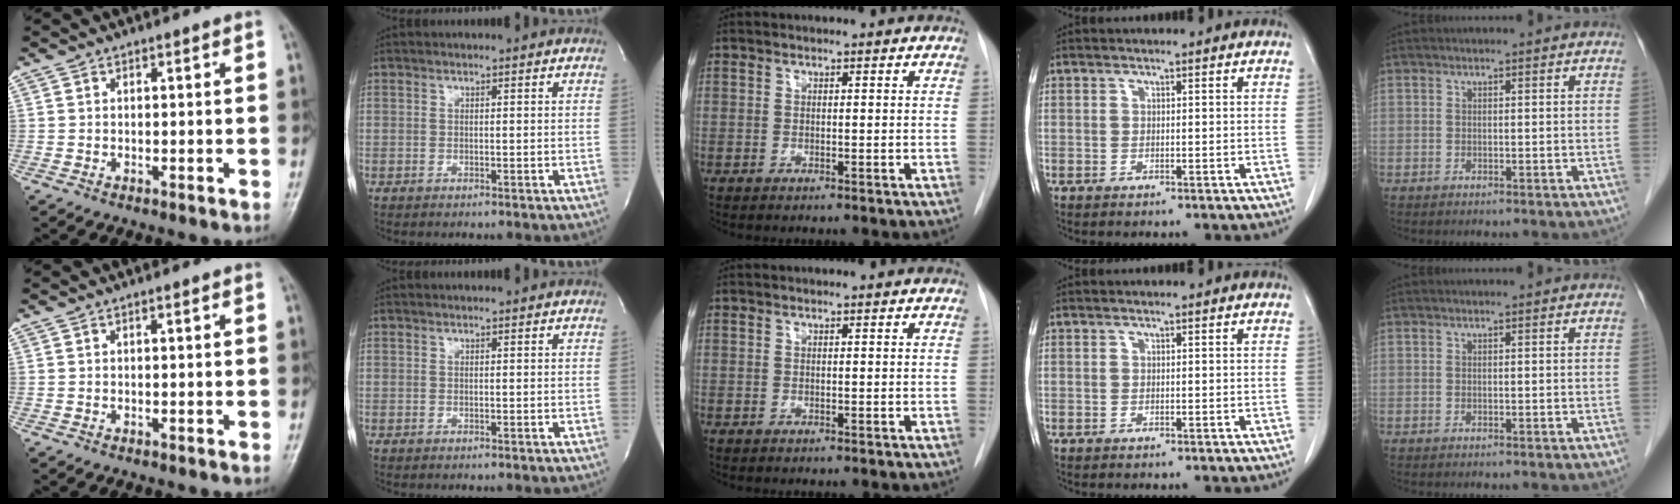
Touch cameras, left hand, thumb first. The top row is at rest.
{}